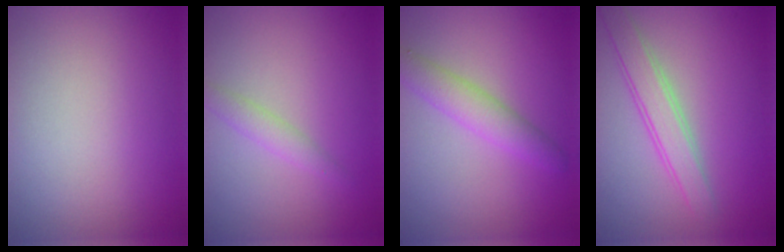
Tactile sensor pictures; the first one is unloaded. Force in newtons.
{"total": 1.5, "press": 1.5, "slide": 0.1}
{"total": 3.0, "press": 3.0, "slide": 0.3}
{"total": 3.1, "press": 3.1, "slide": 0.1}